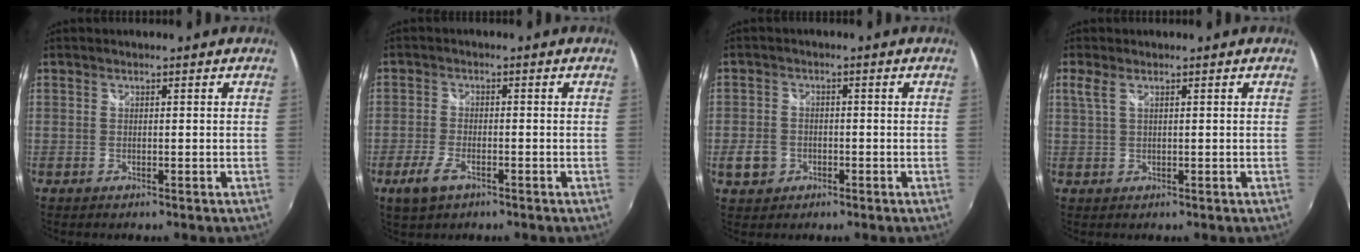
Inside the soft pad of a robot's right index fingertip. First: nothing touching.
{"total": 5.1, "force": [-3.0, 2.3, 3.5], "torque": [-0.090, -0.009, -0.056]}
{"total": 4.8, "force": [-1.8, 4.2, 1.7], "torque": [-0.048, 0.005, -0.028]}
{"total": 2.2, "force": [1.2, 0.6, 1.8], "torque": [-0.040, 0.003, 0.023]}